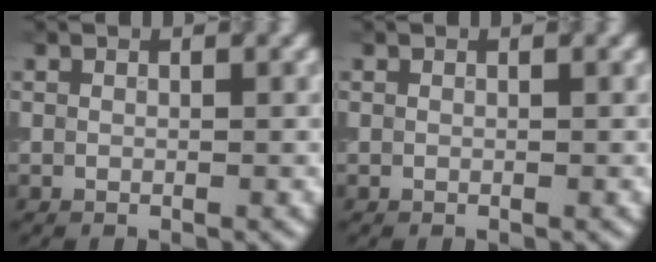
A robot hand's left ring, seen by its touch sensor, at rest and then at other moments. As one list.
[{"total": 0.0}]